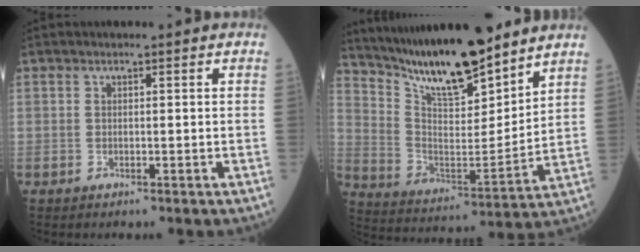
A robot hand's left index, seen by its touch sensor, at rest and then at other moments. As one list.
[{"total": 16.8, "force": [14.1, 2.8, 8.6], "torque": [-0.154, -0.009, 0.259]}]